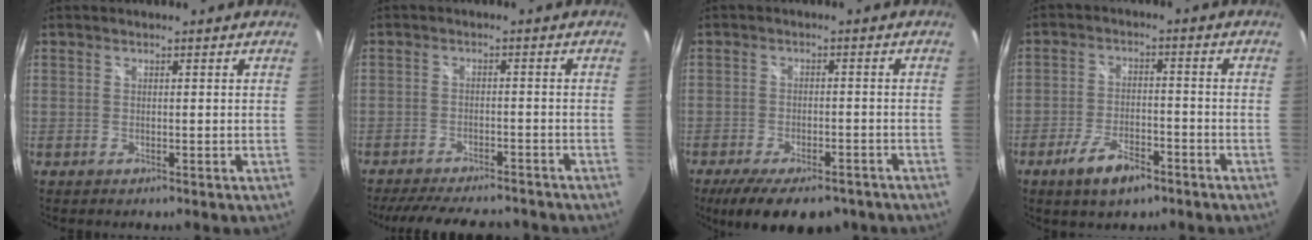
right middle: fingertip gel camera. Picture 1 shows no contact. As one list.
[{"total": 14.8, "force": [-12.7, 3.9, 6.5], "torque": [-0.133, -0.012, -0.179]}, {"total": 13.3, "force": [-10.0, 4.8, 7.4], "torque": [-0.148, -0.030, -0.146]}, {"total": 8.1, "force": [-5.2, 3.1, 5.4], "torque": [-0.119, -0.006, -0.087]}]